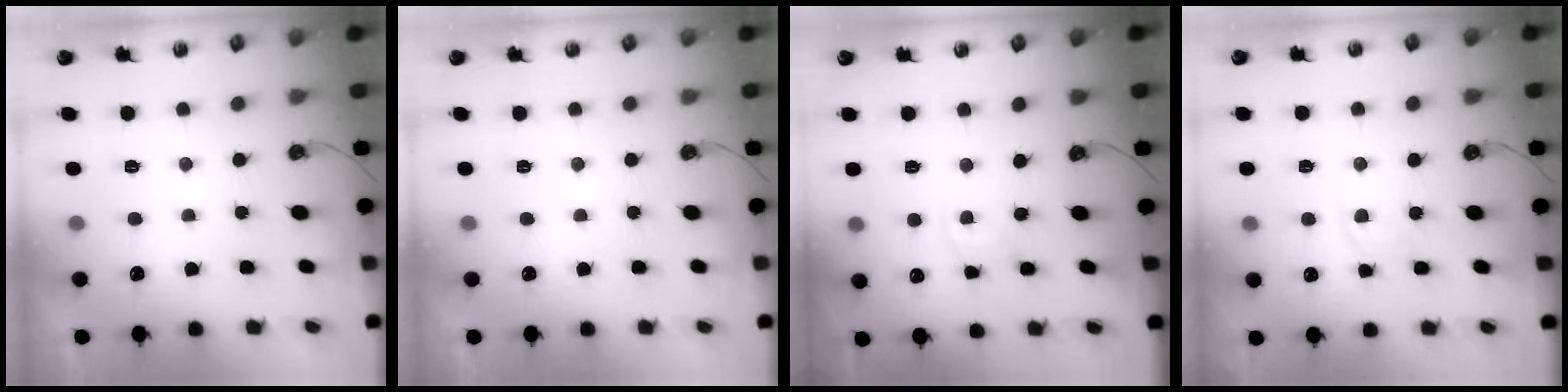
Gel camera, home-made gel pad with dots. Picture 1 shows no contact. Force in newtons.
{"total": 0.0}
{"total": 2.6, "press": 2.6, "slide": 0.4}
{"total": 4.3, "press": 4.3, "slide": 0.6}